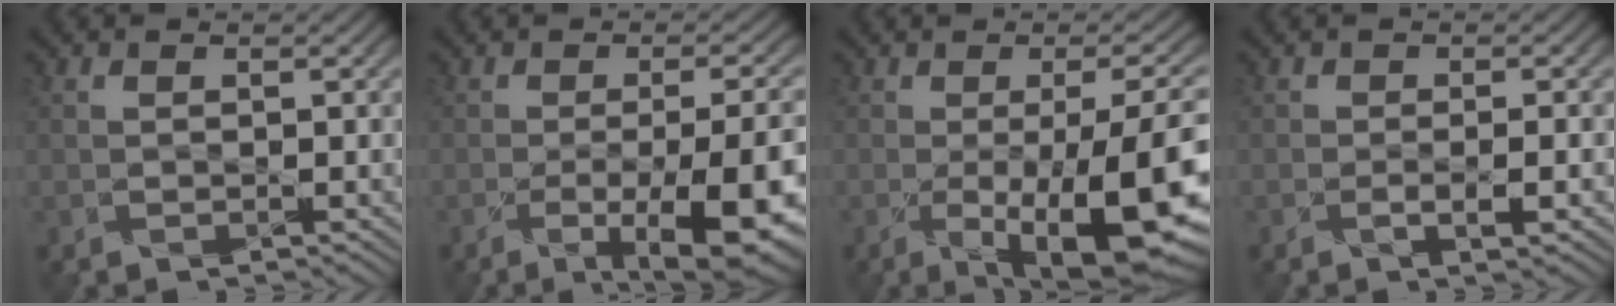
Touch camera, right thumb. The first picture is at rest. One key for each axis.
{"total": 12.3, "fx": -5.2, "fy": 3.9, "fz": 10.5, "tx": -0.136, "ty": -0.016, "tz": -0.065}
{"total": 14.1, "fx": -4.1, "fy": 4.6, "fz": 12.7, "tx": -0.181, "ty": -0.033, "tz": -0.047}
{"total": 2.0, "fx": -1.1, "fy": 0.5, "fz": 1.6, "tx": -0.023, "ty": -0.005, "tz": -0.019}